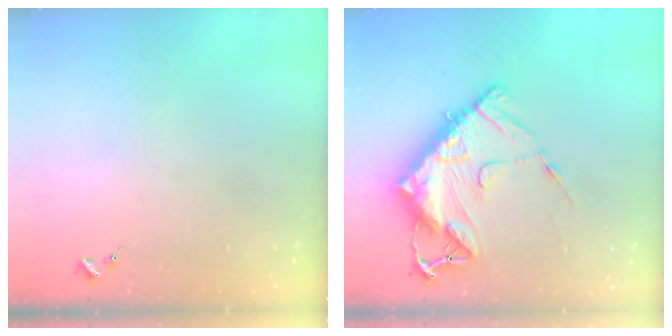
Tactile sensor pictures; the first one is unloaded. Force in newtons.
{"total": 18.7, "press": 18.6, "slide": 1.9}